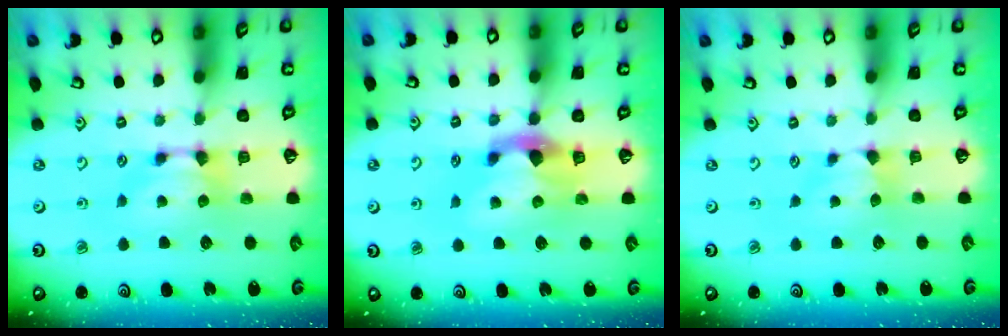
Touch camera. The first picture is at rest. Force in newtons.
{"total": 2.9, "press": 2.6, "slide": 1.3}
{"total": 0.9, "press": 0.8, "slide": 0.5}